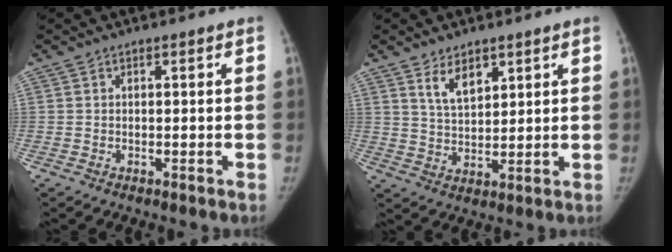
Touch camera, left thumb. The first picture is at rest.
{"total": 6.2, "force": [3.8, 3.1, 3.7], "torque": [-0.048, -0.030, 0.075]}